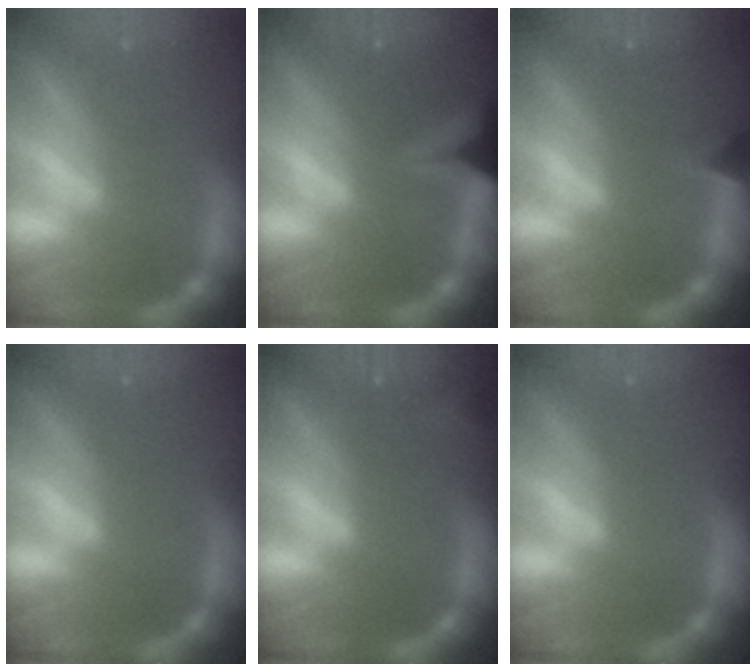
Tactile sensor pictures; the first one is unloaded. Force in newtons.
{"total": 7.0}
{"total": 1.4}
{"total": 0.0}
{"total": 0.9}
{"total": 0.0}